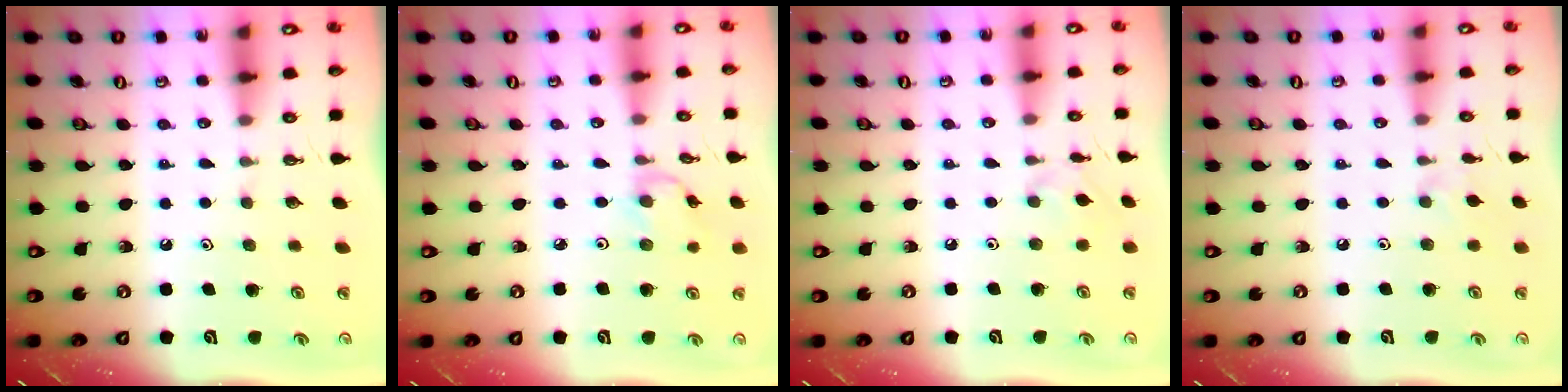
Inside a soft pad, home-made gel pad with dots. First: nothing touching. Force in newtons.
{"total": 2.6, "press": 2.6, "slide": 0.2}
{"total": 3.8, "press": 3.7, "slide": 0.7}
{"total": 3.3, "press": 3.3, "slide": 0.6}